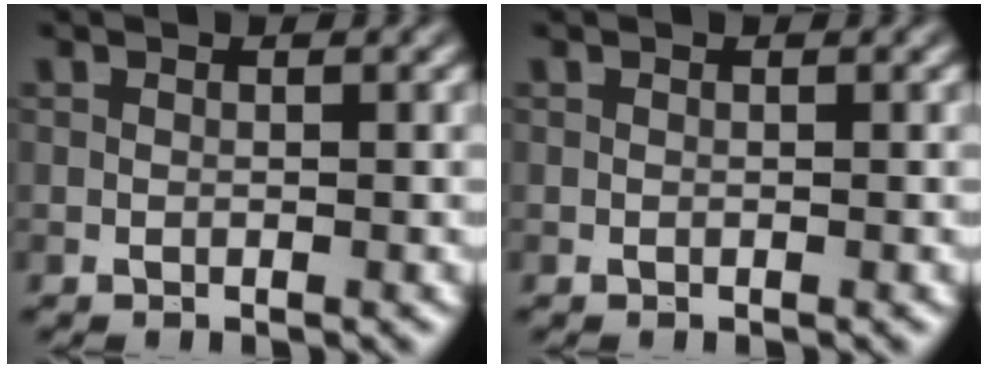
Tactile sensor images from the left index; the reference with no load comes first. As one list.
[{"total": 0.0}]